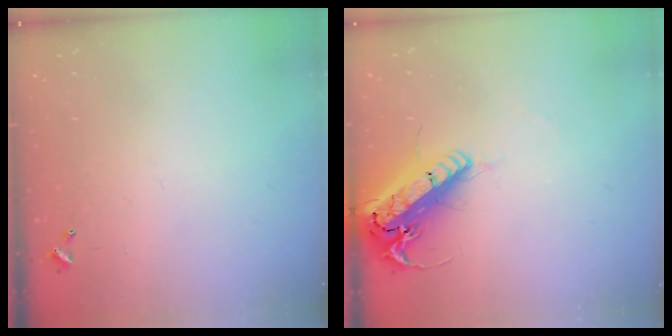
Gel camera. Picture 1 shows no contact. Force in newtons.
{"total": 20.0, "press": 19.6, "slide": 4.1}